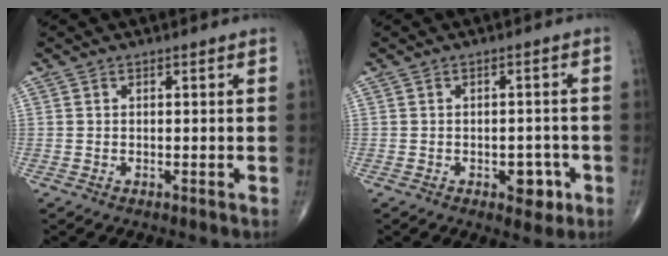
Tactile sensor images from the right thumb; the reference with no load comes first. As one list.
[{"total": 4.5, "force": [-1.9, 2.6, 3.1], "torque": [-0.020, 0.011, -0.022]}]